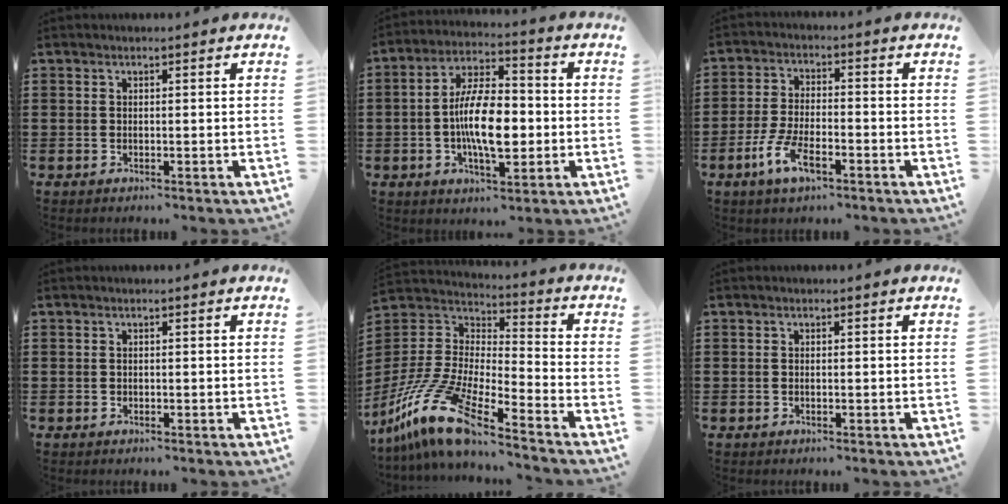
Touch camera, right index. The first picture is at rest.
{"total": 10.8, "force": [-1.4, 4.8, 9.6], "torque": [-0.180, -0.003, -0.030]}
{"total": 6.3, "force": [-3.4, 2.2, 4.9], "torque": [-0.113, -0.006, -0.067]}
{"total": 0.0}
{"total": 14.3, "force": [-10.5, 2.8, 9.3], "torque": [-0.220, 0.012, -0.212]}
{"total": 0.0}